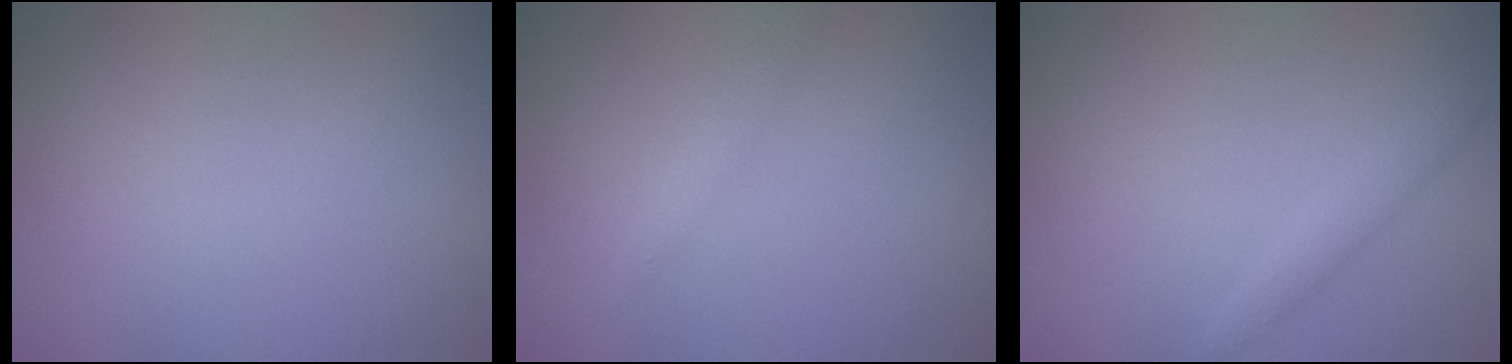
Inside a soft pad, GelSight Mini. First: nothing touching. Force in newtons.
{"total": 1.4, "press": 1.4, "slide": 0.1}
{"total": 1.6, "press": 1.6, "slide": 0.0}